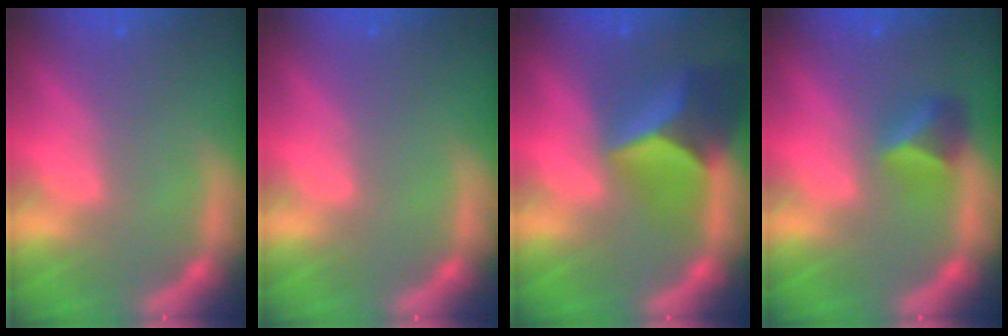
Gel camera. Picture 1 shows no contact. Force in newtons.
{"total": 0.0}
{"total": 7.4}
{"total": 2.9}